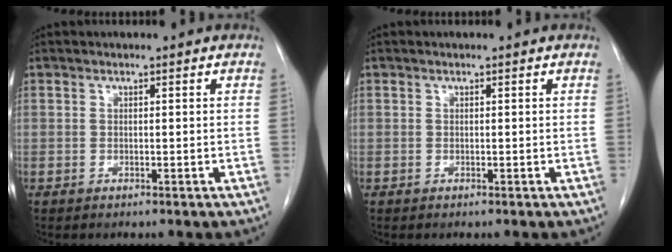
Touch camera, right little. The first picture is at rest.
{"total": 0.0}